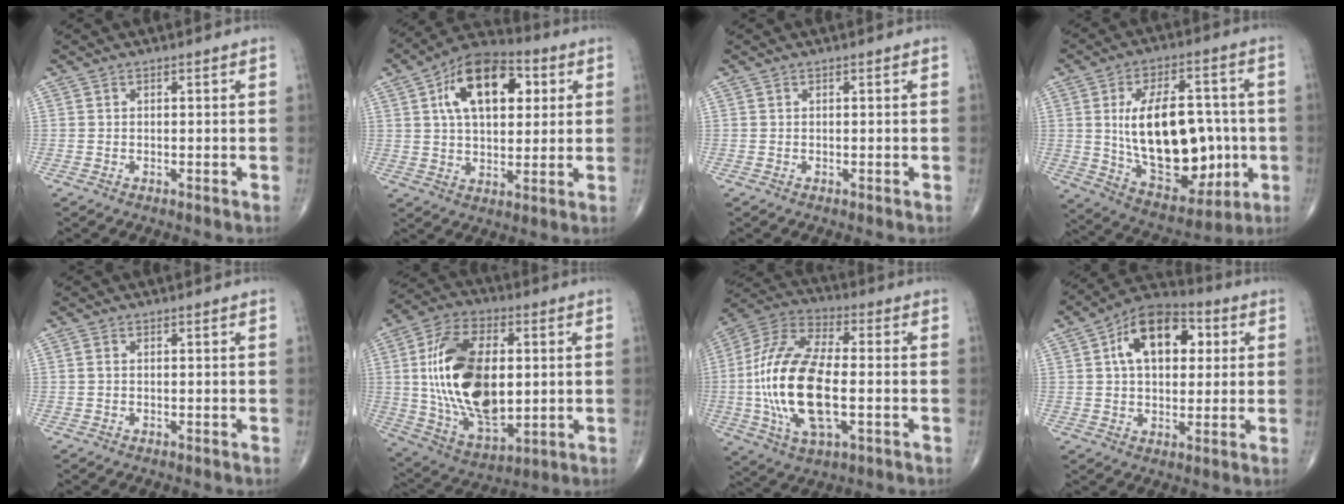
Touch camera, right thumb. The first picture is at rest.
{"total": 17.2, "force": [5.3, 9.7, 13.2], "torque": [-0.184, 0.007, 0.081]}
{"total": 0.0}
{"total": 23.2, "force": [-0.9, 13.2, 19.1], "torque": [-0.270, 0.008, 0.012]}
{"total": 1.0, "force": [0.2, 0.6, 0.8], "torque": [-0.021, 0.005, 0.006]}
{"total": 23.8, "force": [1.9, 13.2, 19.7], "torque": [-0.353, -0.009, 0.043]}
{"total": 21.9, "force": [-2.6, 9.8, 19.4], "torque": [-0.407, 0.014, -0.046]}
{"total": 15.3, "force": [4.0, 9.3, 11.4], "torque": [-0.152, 0.013, 0.059]}